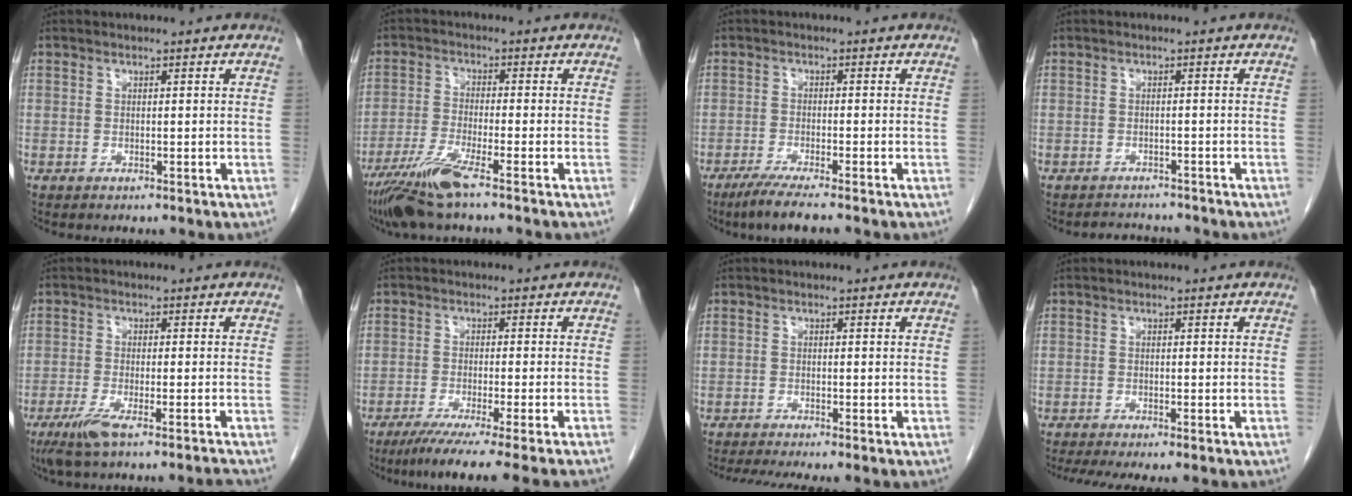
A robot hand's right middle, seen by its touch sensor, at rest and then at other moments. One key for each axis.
{"total": 7.8, "fx": -5.3, "fy": -0.3, "fz": 5.7, "tx": -0.116, "ty": -0.025, "tz": -0.105}
{"total": 5.8, "fx": -4.4, "fy": -0.3, "fz": 3.7, "tx": -0.064, "ty": -0.016, "tz": -0.075}
{"total": 3.2, "fx": -3.1, "fy": 0.8, "fz": -0.1, "tx": 0.004, "ty": -0.004, "tz": -0.046}
{"total": 7.2, "fx": -5.7, "fy": -0.7, "fz": 4.4, "tx": -0.069, "ty": -0.020, "tz": -0.099}
{"total": 13.2, "fx": -10.7, "fy": -2.6, "fz": 7.2, "tx": -0.077, "ty": -0.047, "tz": -0.156}
{"total": 5.9, "fx": -5.1, "fy": -0.4, "fz": 3.0, "tx": -0.041, "ty": -0.013, "tz": -0.083}
{"total": 7.3, "fx": -6.1, "fy": 0.4, "fz": 4.0, "tx": -0.050, "ty": -0.012, "tz": -0.094}